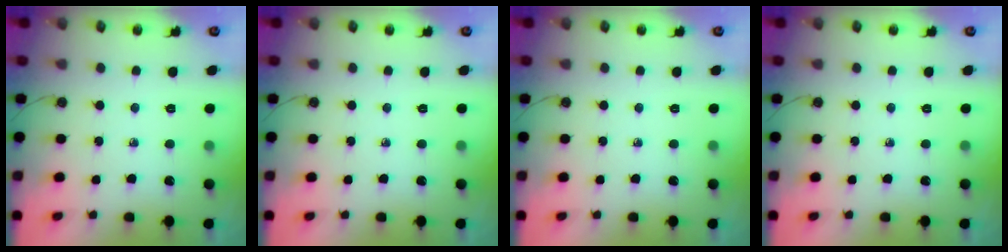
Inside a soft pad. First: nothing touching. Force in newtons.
{"total": 0.0}
{"total": 0.0}
{"total": 0.0}